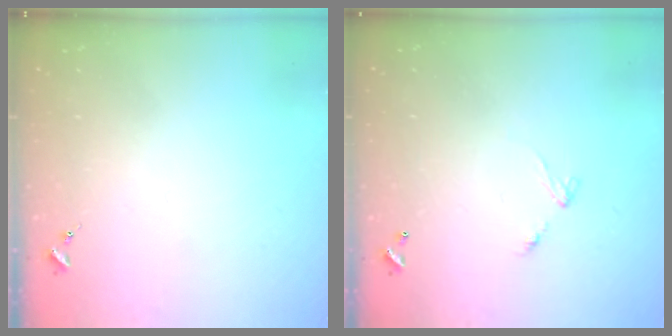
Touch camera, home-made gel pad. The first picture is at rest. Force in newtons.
{"total": 4.3, "press": 4.3, "slide": 0.3}